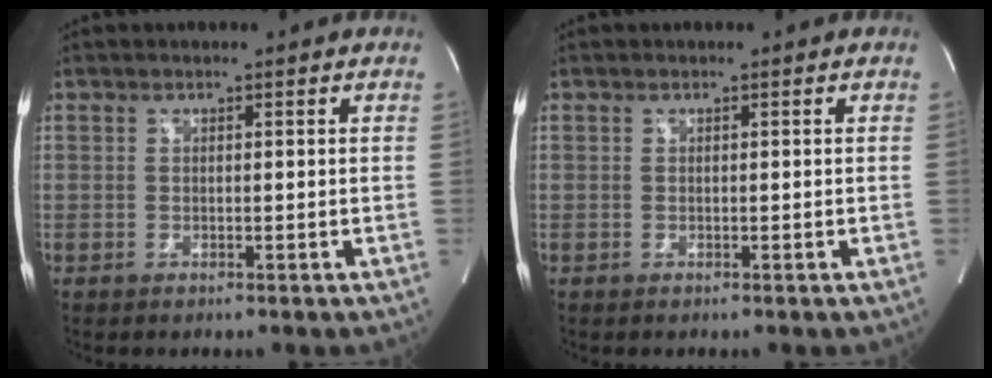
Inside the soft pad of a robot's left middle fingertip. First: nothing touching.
{"total": 0.0}